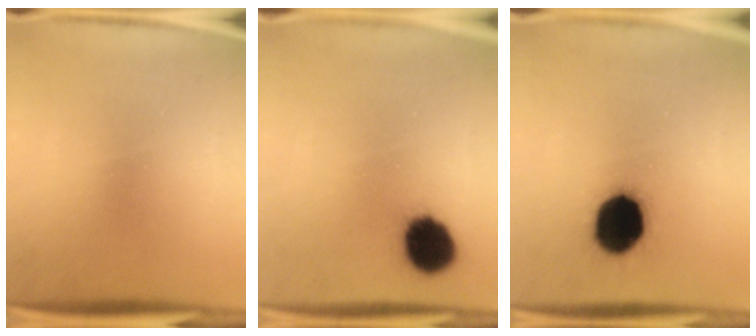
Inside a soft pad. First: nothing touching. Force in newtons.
{"total": 11.1}
{"total": 16.3}